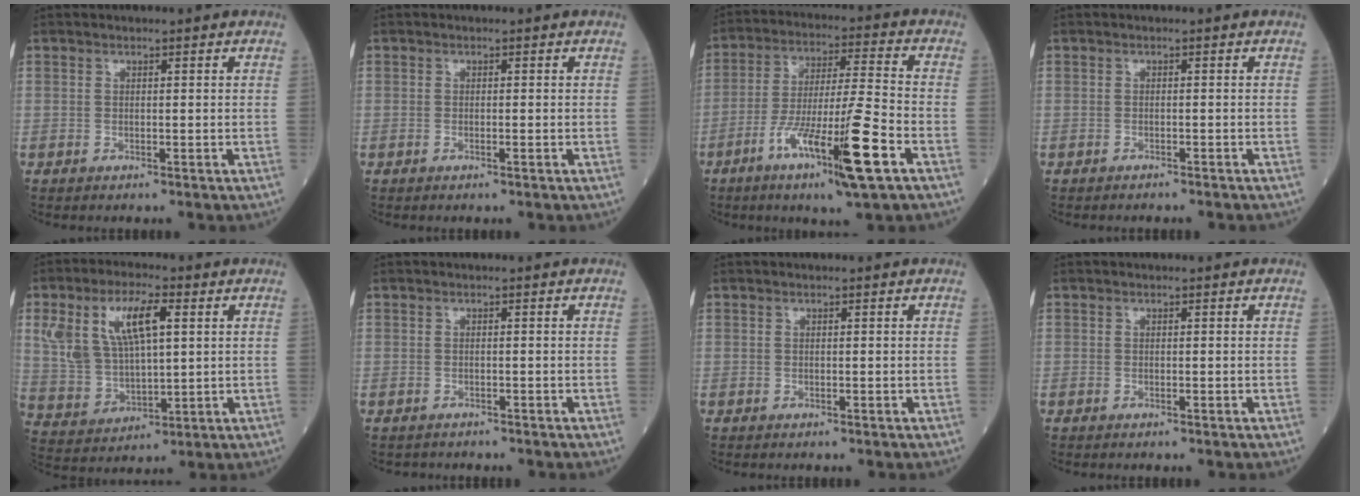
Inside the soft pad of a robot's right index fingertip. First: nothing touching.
{"total": 0.0}
{"total": 14.6, "force": [-6.7, 0.0, 13.0], "torque": [-0.243, -0.019, -0.114]}
{"total": 2.6, "force": [-2.5, 0.3, 0.9], "torque": [-0.016, -0.003, -0.029]}
{"total": 12.6, "force": [4.7, 5.2, 10.5], "torque": [-0.232, 0.025, 0.097]}
{"total": 1.1, "force": [-1.0, 0.4, 0.0], "torque": [-0.006, -0.001, -0.017]}
{"total": 0.0}
{"total": 0.0}